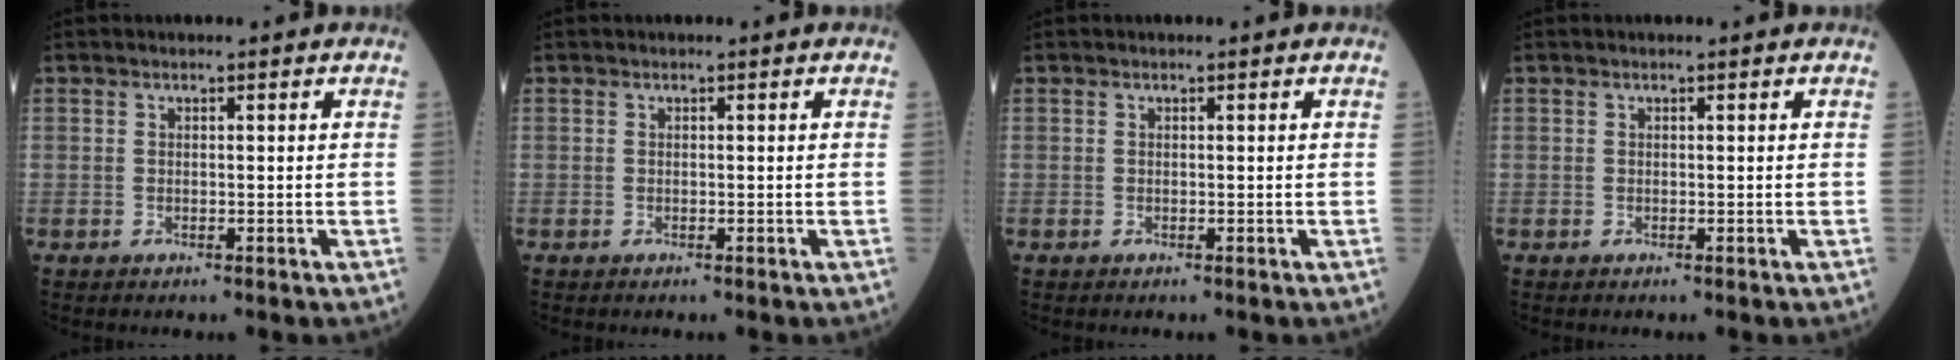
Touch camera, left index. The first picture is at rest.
{"total": 0.0}
{"total": 0.0}
{"total": 0.0}